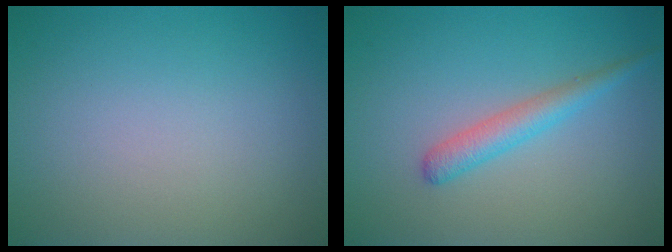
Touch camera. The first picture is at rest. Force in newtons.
{"total": 2.3, "press": 2.3, "slide": 0.1}